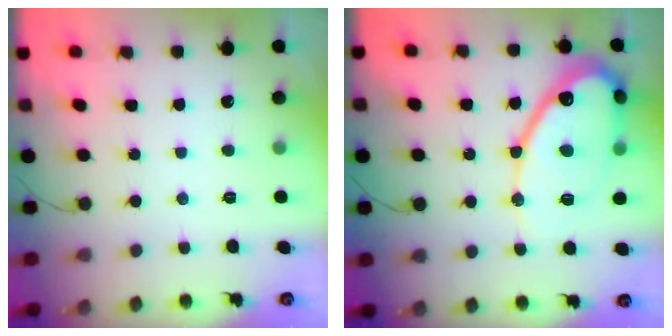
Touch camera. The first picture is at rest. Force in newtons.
{"total": 16.3, "press": 16.1, "slide": 2.0}